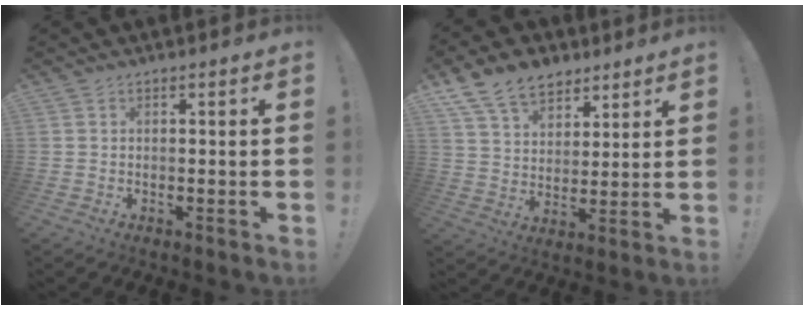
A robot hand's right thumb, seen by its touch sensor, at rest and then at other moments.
{"total": 13.5, "force": [9.0, 8.7, 5.2], "torque": [-0.092, -0.051, 0.173]}